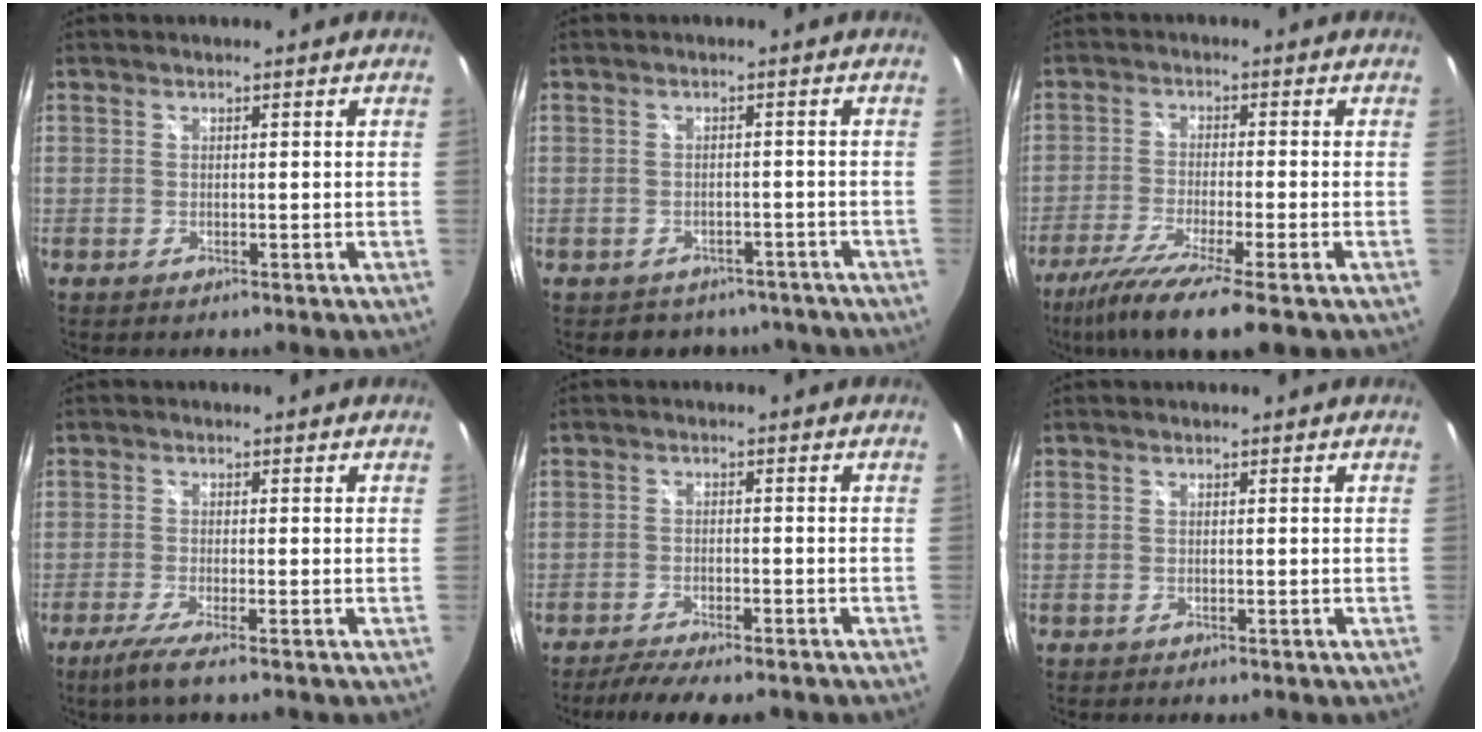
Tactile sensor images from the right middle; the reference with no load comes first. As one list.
[{"total": 7.6, "force": [-5.9, 4.4, 1.7], "torque": [-0.035, 0.005, -0.068]}, {"total": 11.9, "force": [-8.6, 0.4, 8.2], "torque": [-0.177, -0.046, -0.151]}, {"total": 4.1, "force": [-2.7, -0.5, 3.1], "torque": [-0.077, -0.013, -0.055]}, {"total": 7.2, "force": [-5.9, 1.2, 3.8], "torque": [-0.090, -0.019, -0.096]}, {"total": 0.0}]